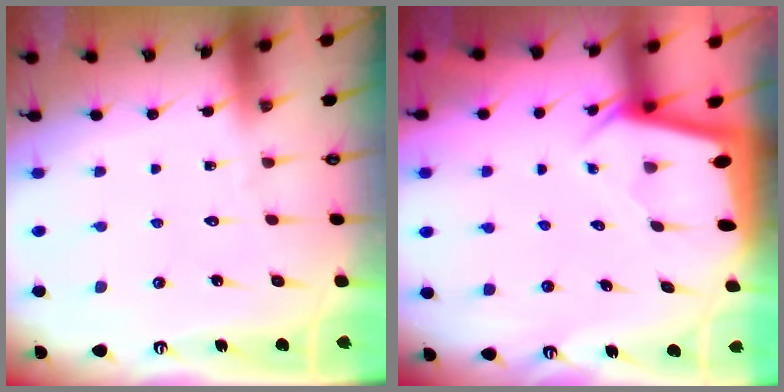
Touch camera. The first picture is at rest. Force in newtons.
{"total": 1.9, "press": 1.9, "slide": 0.1}